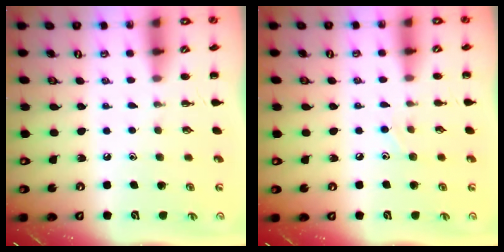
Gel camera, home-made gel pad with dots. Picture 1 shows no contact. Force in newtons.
{"total": 5.1, "press": 4.8, "slide": 1.6}